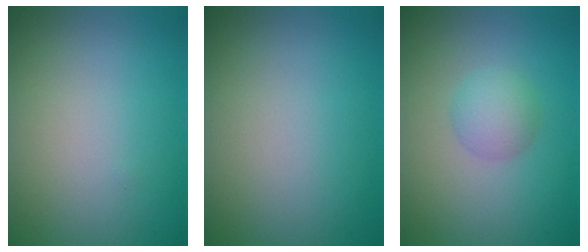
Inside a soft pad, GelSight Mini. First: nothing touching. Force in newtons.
{"total": 0.0}
{"total": 2.3, "press": 2.3, "slide": 0.1}